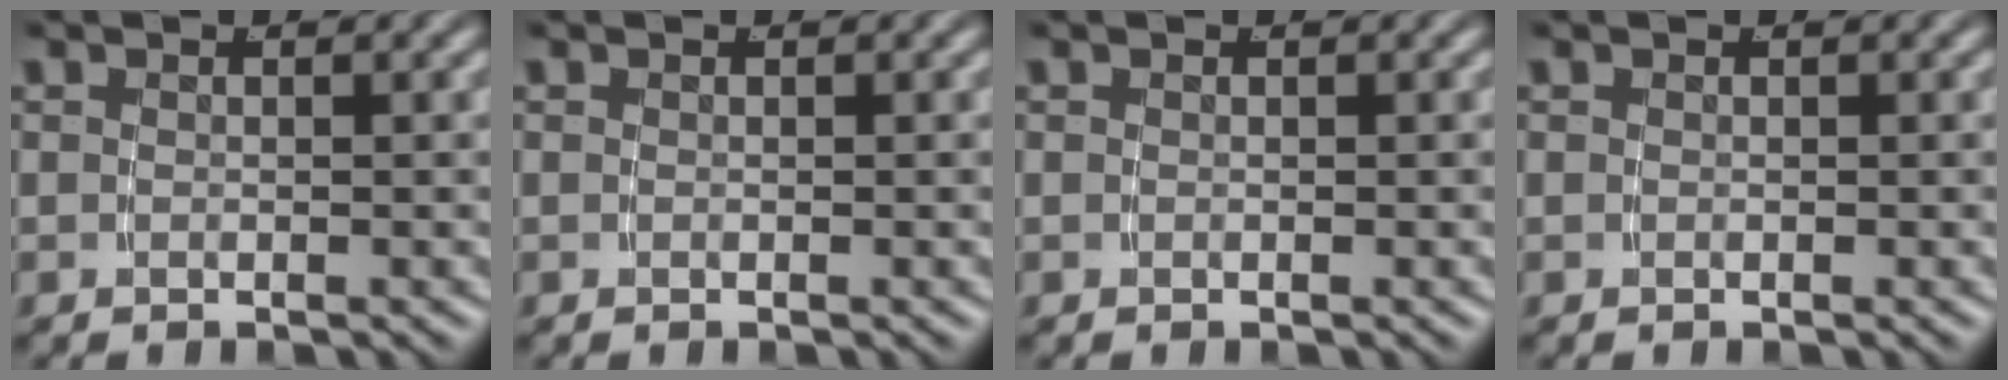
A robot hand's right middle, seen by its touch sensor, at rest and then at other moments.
{"total": 0.0}
{"total": 0.0}
{"total": 0.0}